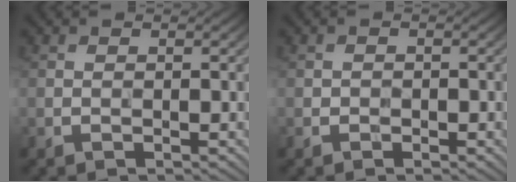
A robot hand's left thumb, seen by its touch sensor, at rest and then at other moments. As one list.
[{"total": 0.8, "force": [-0.5, 0.6, 0.2], "torque": [-0.003, 0.001, -0.011]}]